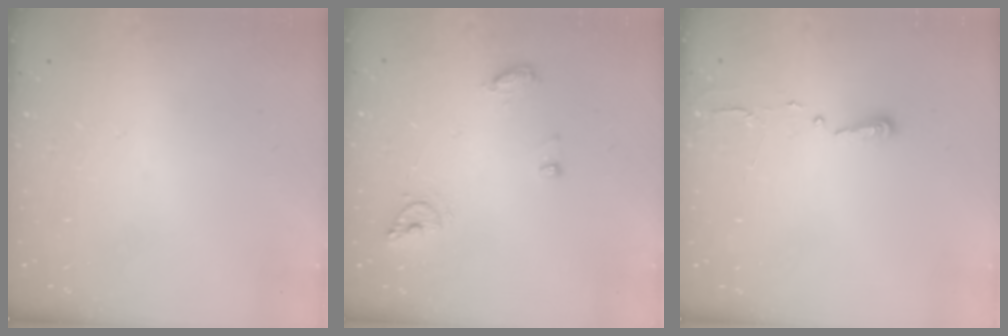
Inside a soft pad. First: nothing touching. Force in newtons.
{"total": 7.4, "press": 7.3, "slide": 0.9}
{"total": 2.7, "press": 2.7, "slide": 0.4}